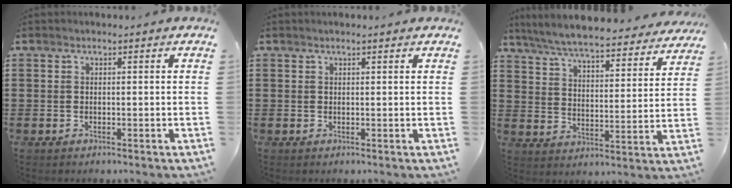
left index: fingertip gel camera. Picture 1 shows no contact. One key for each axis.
{"total": 0.6, "fx": 0.5, "fy": 0.0, "fz": 0.4, "tx": -0.009, "ty": 0.001, "tz": 0.008}
{"total": 6.8, "fx": 6.4, "fy": 0.1, "fz": 2.4, "tx": -0.075, "ty": -0.043, "tz": 0.109}